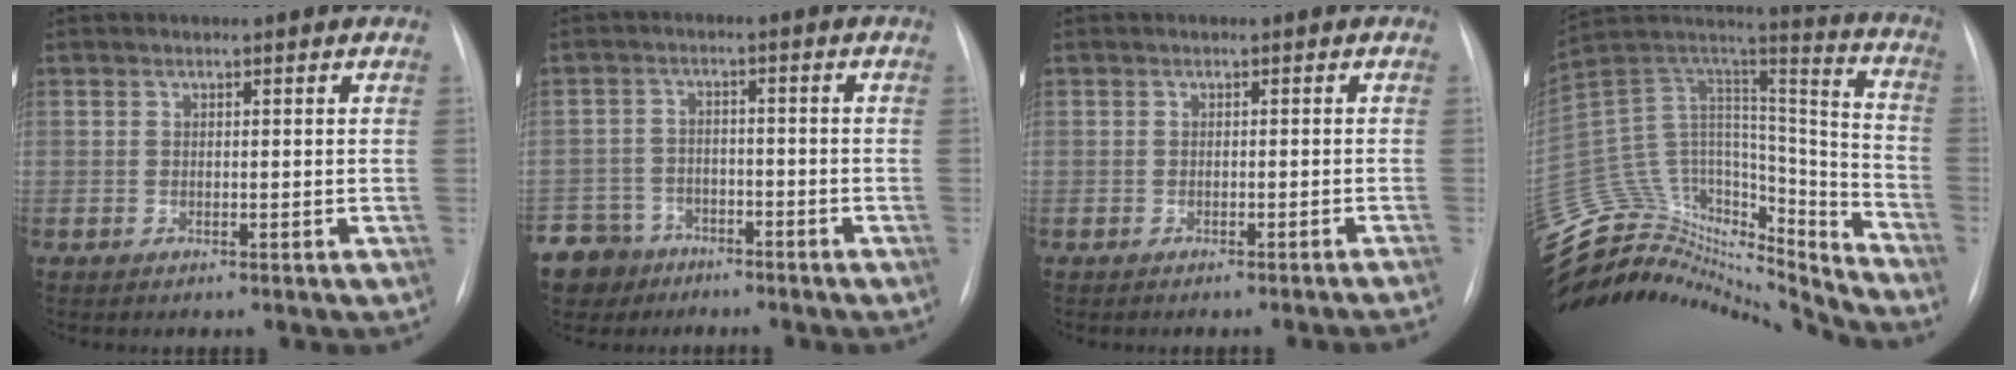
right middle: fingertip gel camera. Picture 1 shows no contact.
{"total": 7.7, "force": [-5.7, 5.2, 0.3], "torque": [-0.016, -0.001, -0.099]}
{"total": 3.8, "force": [-3.4, -0.9, 1.3], "torque": [-0.008, 0.002, -0.041]}
{"total": 34.9, "force": [-31.9, 9.3, 10.5], "torque": [-0.227, 0.022, -0.486]}